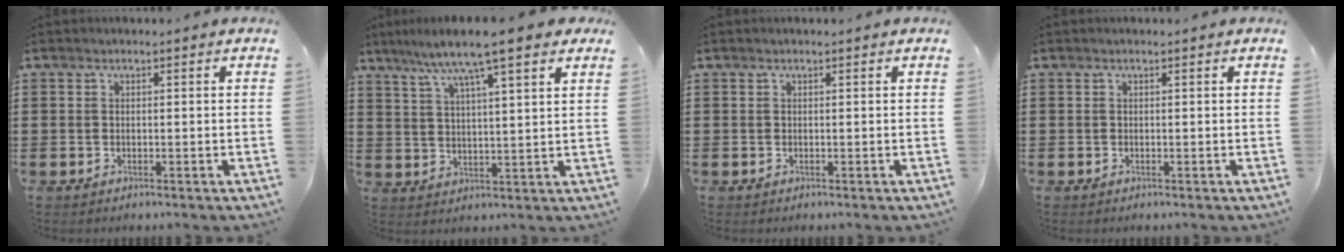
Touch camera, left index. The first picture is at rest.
{"total": 8.5, "force": [6.6, 0.5, 5.3], "torque": [-0.115, -0.023, 0.112]}
{"total": 0.0}
{"total": 0.0}